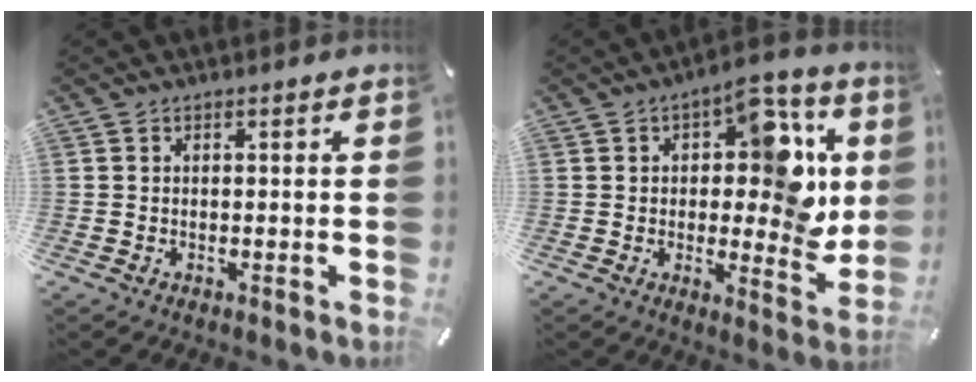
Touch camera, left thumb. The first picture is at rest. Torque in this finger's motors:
{"motor_torque": [1.41, 1.43, 0.53, -0.17, 0.16]}